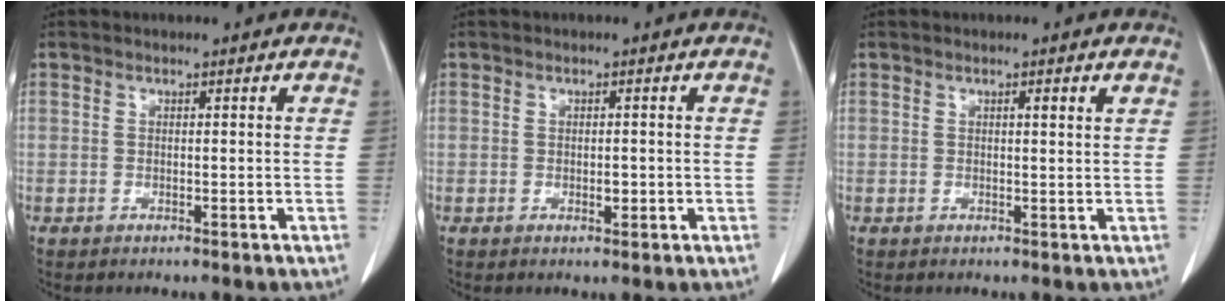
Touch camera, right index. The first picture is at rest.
{"total": 1.5, "force": [-0.4, 0.7, 1.3], "torque": [-0.021, 0.000, -0.003]}
{"total": 1.4, "force": [0.7, 0.0, 1.3], "torque": [-0.019, -0.001, 0.008]}